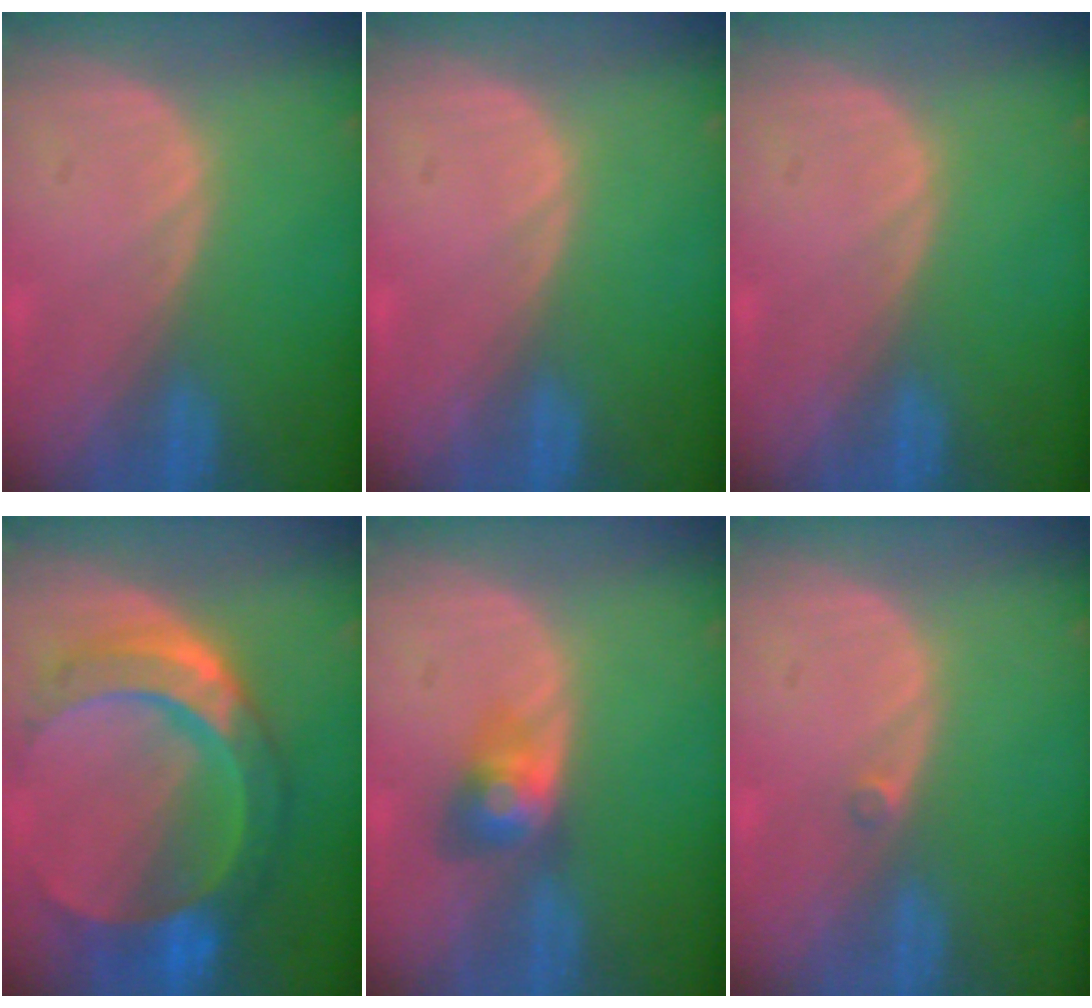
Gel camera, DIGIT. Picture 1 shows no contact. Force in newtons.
{"total": 0.0}
{"total": 0.0}
{"total": 11.1, "press": 11.0, "slide": 1.1}
{"total": 3.7, "press": 3.7, "slide": 0.2}
{"total": 0.8, "press": 0.6, "slide": 0.4}